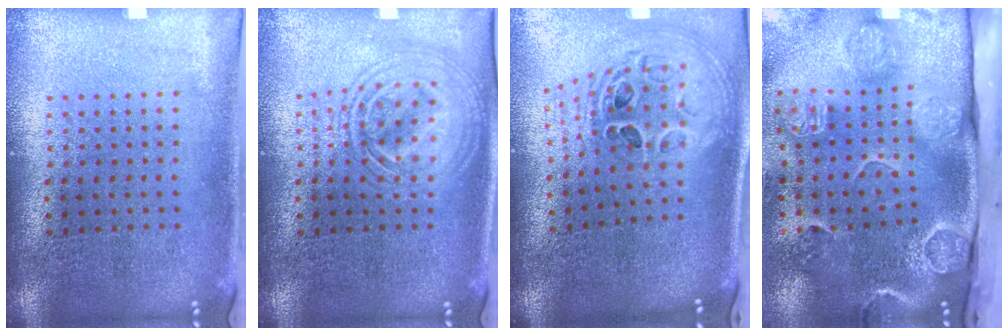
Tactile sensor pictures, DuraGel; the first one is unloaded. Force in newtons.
{"total": 1.7, "press": 1.7, "slide": 0.3}
{"total": 1.8, "press": 1.6, "slide": 1.0}
{"total": 4.7, "press": 3.3, "slide": 3.3}